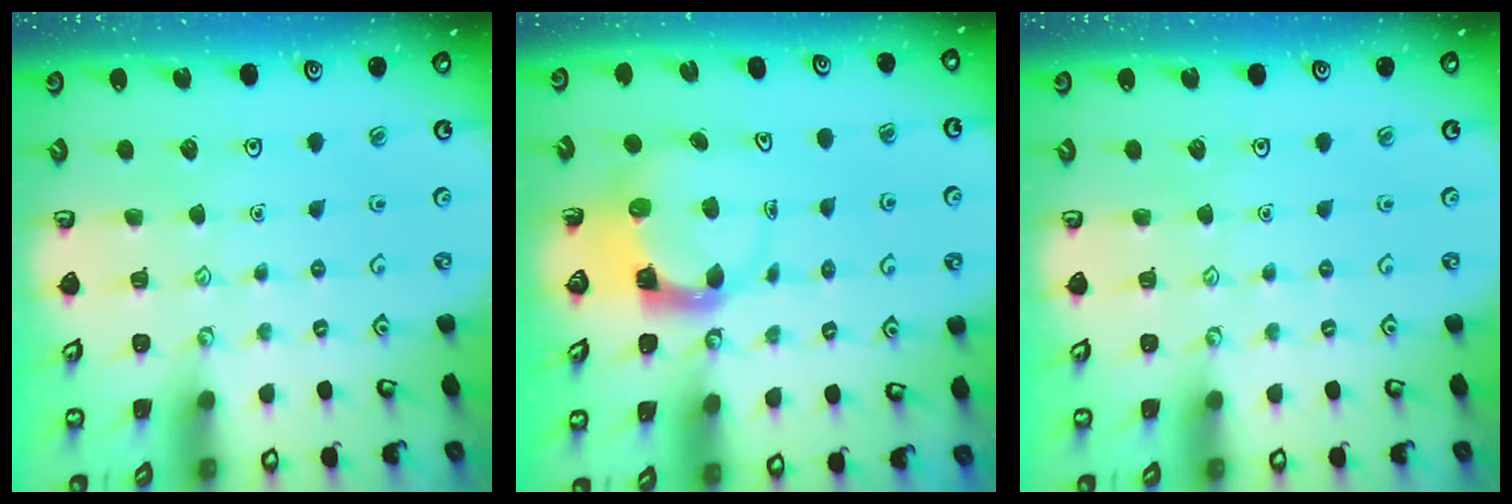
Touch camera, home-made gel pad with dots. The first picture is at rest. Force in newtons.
{"total": 3.6, "press": 3.6, "slide": 0.5}
{"total": 0.0}